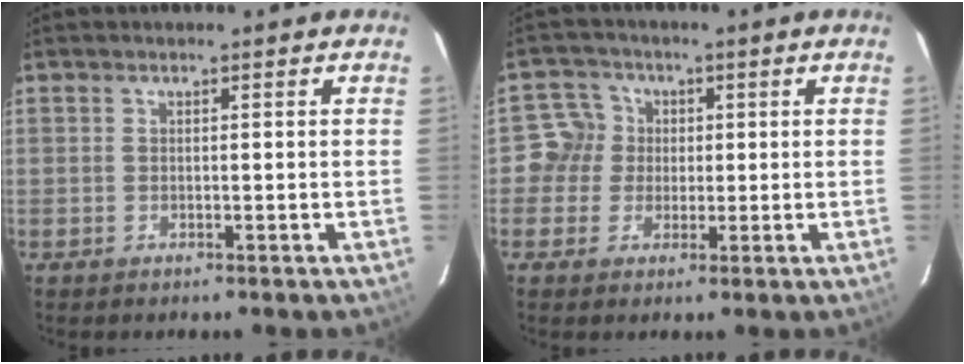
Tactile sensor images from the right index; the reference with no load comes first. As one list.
[{"total": 5.2, "force": [0.1, 5.2, 0.3], "torque": [0.008, 0.013, -0.009]}]